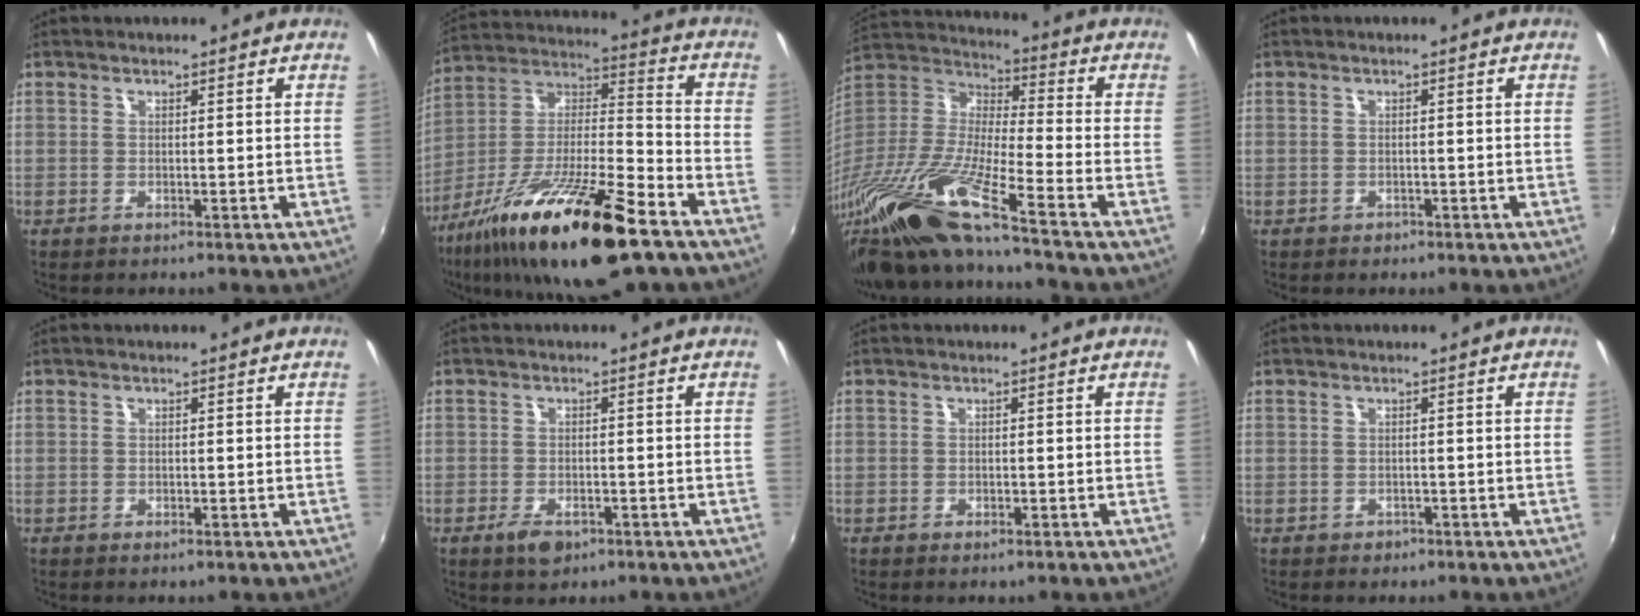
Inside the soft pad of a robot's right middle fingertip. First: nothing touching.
{"total": 24.4, "force": [-15.1, 4.6, 18.6], "torque": [-0.322, -0.024, -0.268]}
{"total": 24.3, "force": [-18.0, 1.2, 16.3], "torque": [-0.300, -0.057, -0.342]}
{"total": 0.8, "force": [-0.6, 0.5, 0.1], "torque": [-0.003, -0.002, -0.009]}
{"total": 0.0}
{"total": 3.9, "force": [-2.2, 2.0, 2.5], "torque": [-0.057, -0.010, -0.039]}
{"total": 0.8, "force": [-0.5, 0.4, 0.4], "torque": [-0.008, -0.005, -0.010]}
{"total": 1.2, "force": [-0.7, 0.9, 0.2], "torque": [-0.007, -0.003, -0.009]}